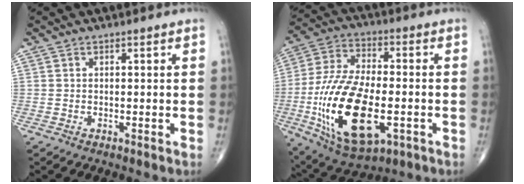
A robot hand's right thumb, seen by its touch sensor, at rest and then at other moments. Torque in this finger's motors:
{"motor_torque": [3.39, 1.63, 2.44, -0.32, 0.62]}